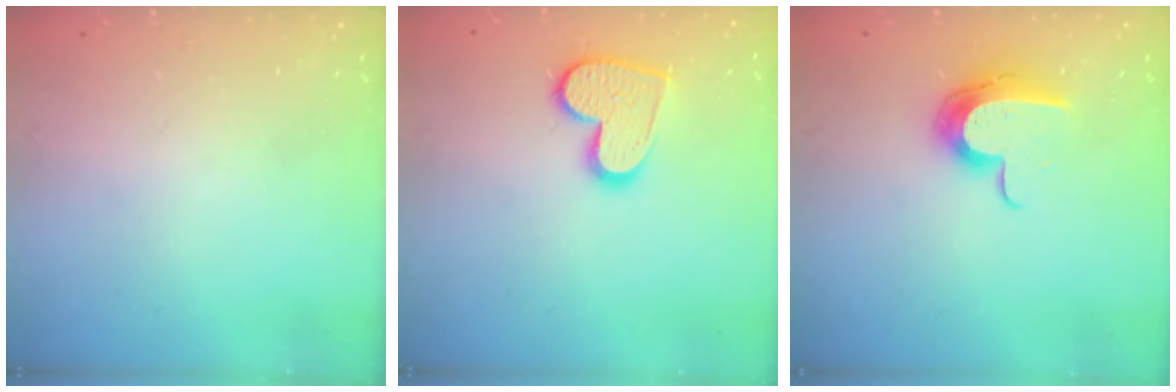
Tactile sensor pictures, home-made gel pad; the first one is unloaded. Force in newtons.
{"total": 12.7, "press": 12.6, "slide": 1.0}
{"total": 11.3, "press": 11.2, "slide": 0.7}